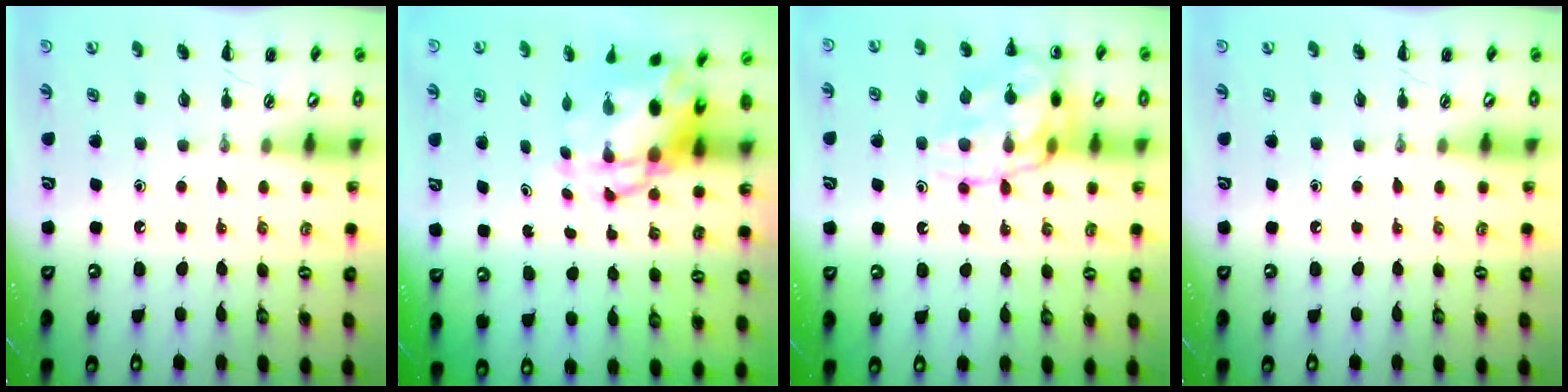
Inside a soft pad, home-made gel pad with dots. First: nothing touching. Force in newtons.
{"total": 6.4, "press": 6.1, "slide": 1.9}
{"total": 16.8, "press": 16.6, "slide": 1.9}
{"total": 0.0}